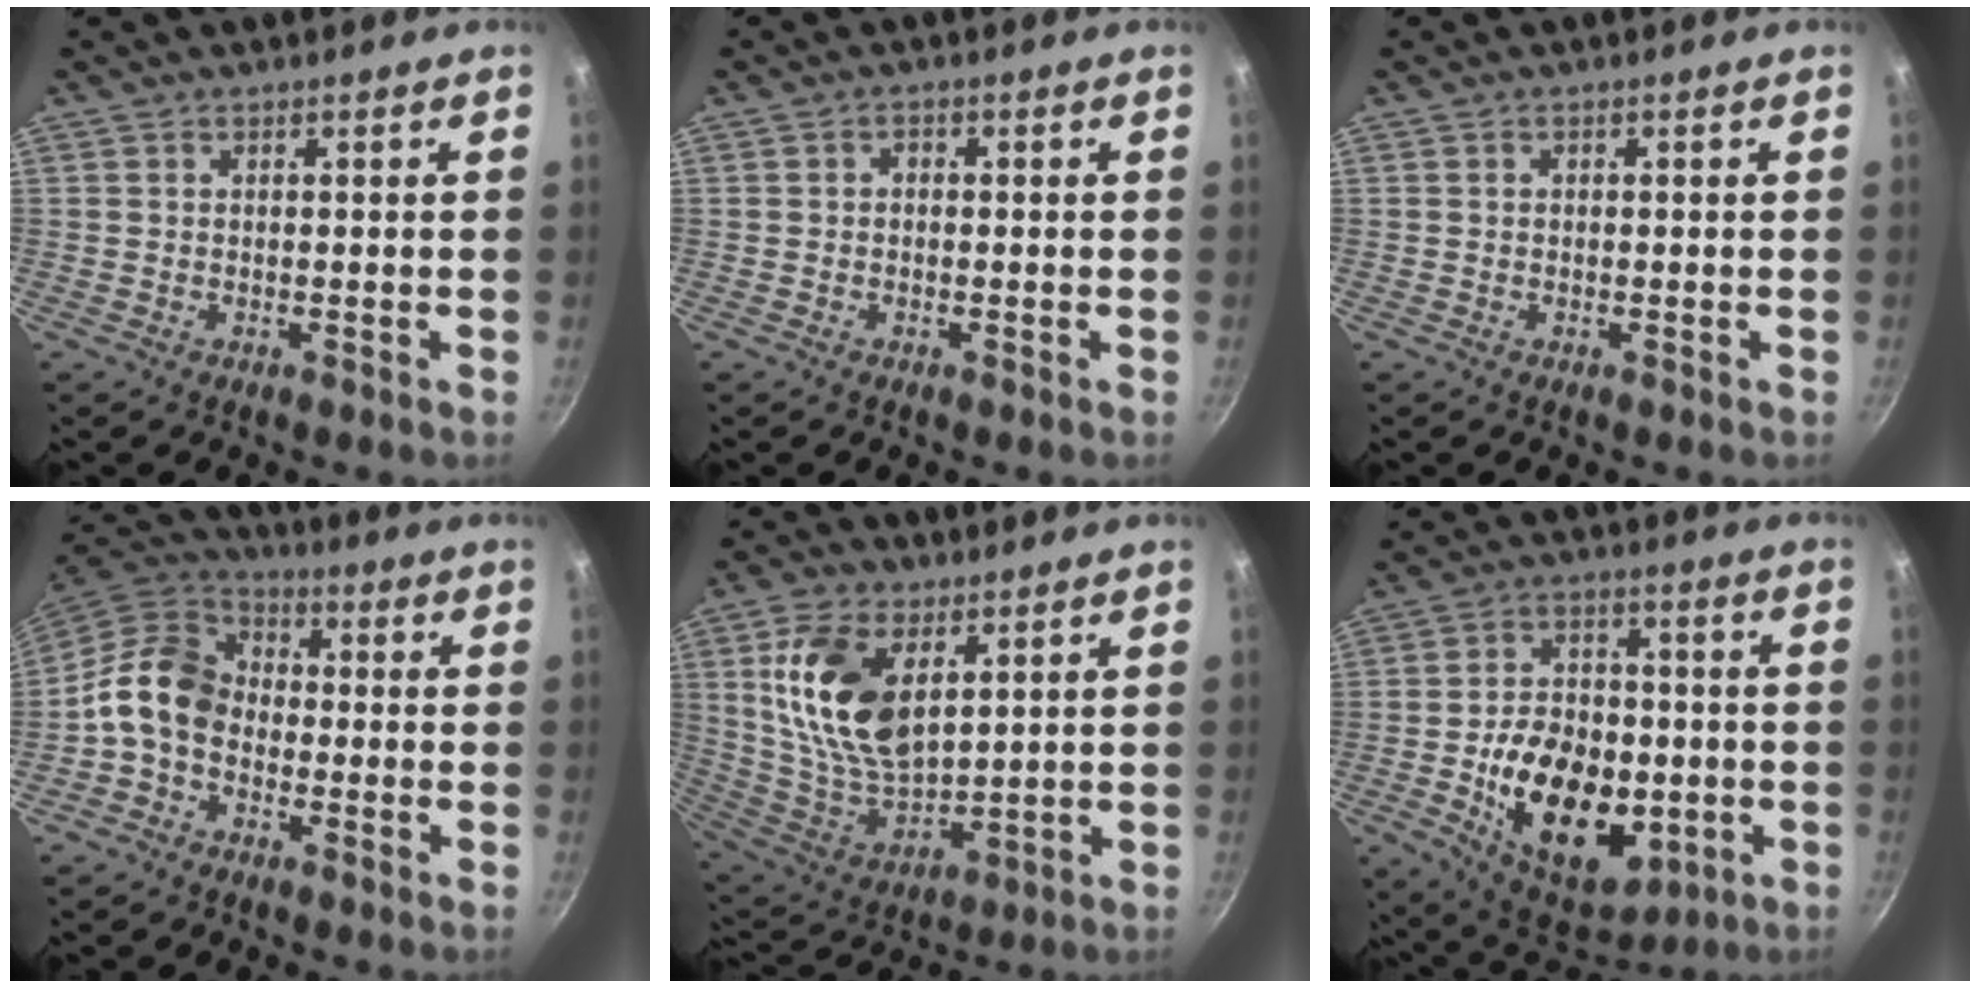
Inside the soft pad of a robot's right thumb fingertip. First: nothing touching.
{"total": 1.2, "force": [-0.1, 1.0, 0.7], "torque": [-0.013, 0.008, -0.002]}
{"total": 0.5, "force": [0.1, 0.5, 0.3], "torque": [-0.004, 0.005, 0.002]}
{"total": 10.7, "force": [-2.3, 8.1, 6.6], "torque": [-0.097, 0.040, -0.069]}
{"total": 17.2, "force": [5.3, 9.8, 13.0], "torque": [-0.232, -0.025, 0.115]}
{"total": 20.8, "force": [-4.3, 13.6, 15.1], "torque": [-0.200, 0.018, -0.055]}